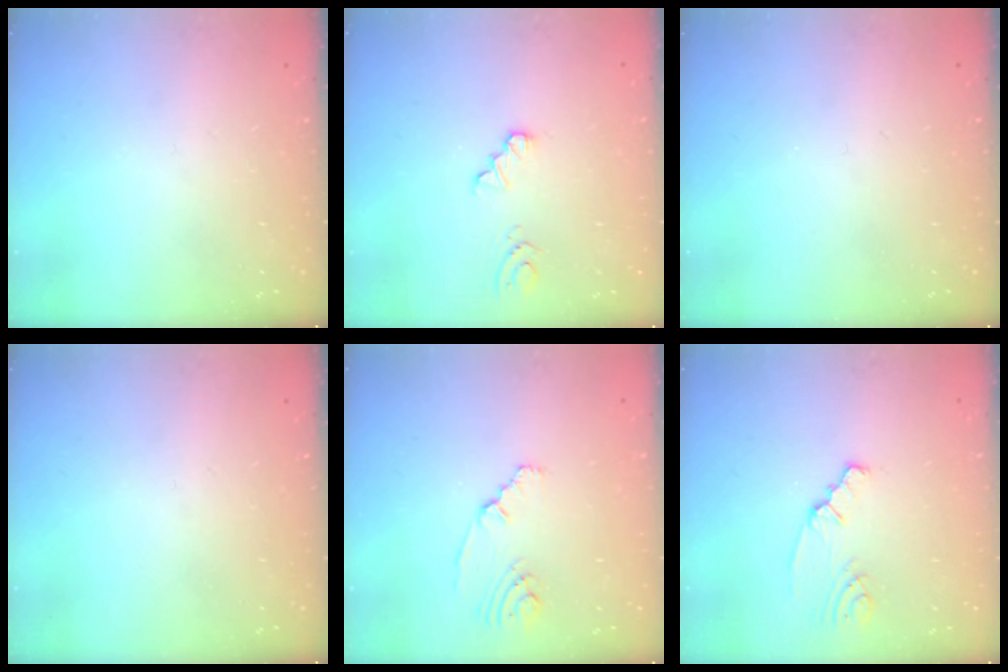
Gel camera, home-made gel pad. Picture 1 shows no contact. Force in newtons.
{"total": 1.9, "press": 1.9, "slide": 0.2}
{"total": 0.0}
{"total": 0.0}
{"total": 2.2, "press": 2.1, "slide": 0.6}
{"total": 2.0, "press": 2.0, "slide": 0.3}